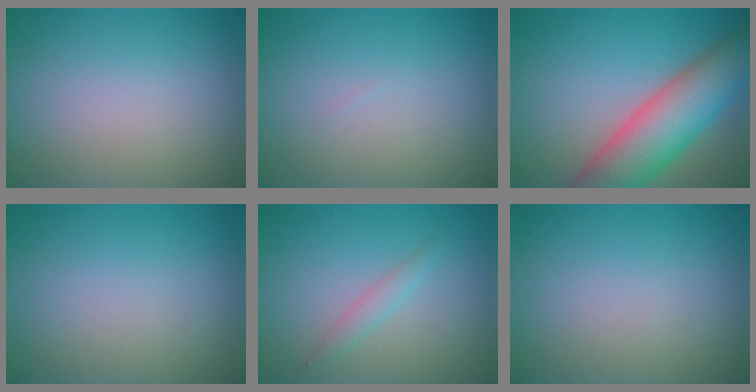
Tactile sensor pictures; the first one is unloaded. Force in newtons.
{"total": 0.0}
{"total": 9.9, "press": 9.9, "slide": 0.5}
{"total": 0.0}
{"total": 1.4, "press": 1.4, "slide": 0.0}
{"total": 0.0}